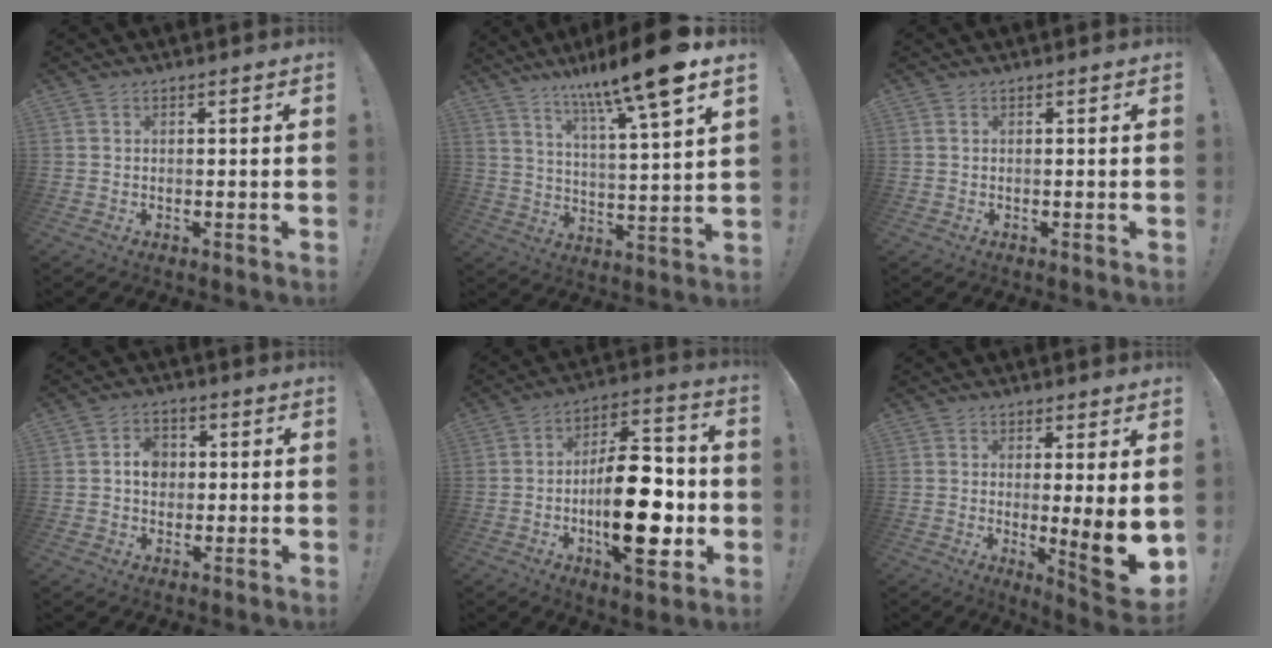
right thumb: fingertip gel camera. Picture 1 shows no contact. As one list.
[{"total": 15.6, "force": [10.7, 0.9, 11.3], "torque": [-0.185, -0.070, 0.162]}, {"total": 0.0}, {"total": 5.7, "force": [0.4, 4.8, 3.1], "torque": [-0.043, 0.005, 0.006]}, {"total": 23.1, "force": [-4.2, 10.1, 20.4], "torque": [-0.334, 0.017, -0.058]}, {"total": 11.2, "force": [-1.1, 1.2, 11.0], "torque": [-0.134, -0.023, -0.012]}]